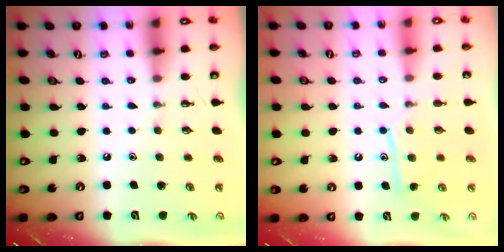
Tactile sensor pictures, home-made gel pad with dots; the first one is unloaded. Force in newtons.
{"total": 10.9, "press": 10.9, "slide": 0.8}